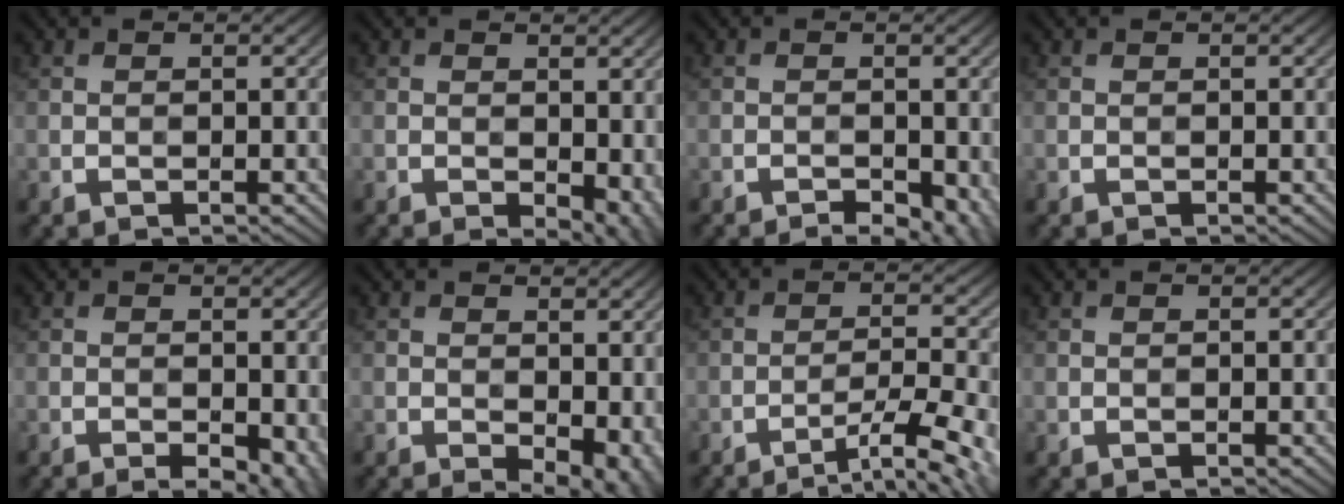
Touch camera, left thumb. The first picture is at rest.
{"total": 4.8, "force": [-1.0, 2.9, 3.8], "torque": [-0.050, -0.013, -0.009]}
{"total": 4.5, "force": [-2.7, 1.9, 3.1], "torque": [-0.051, -0.006, -0.026]}
{"total": 0.0}
{"total": 4.7, "force": [-2.0, 2.1, 3.7], "torque": [-0.051, -0.011, -0.017]}
{"total": 6.1, "force": [-1.4, 3.3, 4.9], "torque": [-0.066, -0.012, -0.015]}
{"total": 8.5, "force": [-5.3, 1.4, 6.5], "torque": [-0.111, 0.010, -0.078]}
{"total": 0.0}